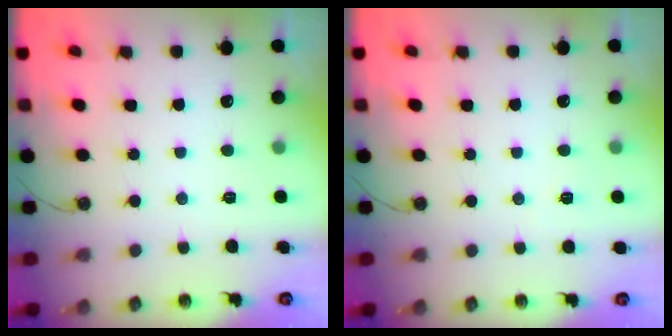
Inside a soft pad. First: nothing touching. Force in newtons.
{"total": 2.7, "press": 2.6, "slide": 0.7}